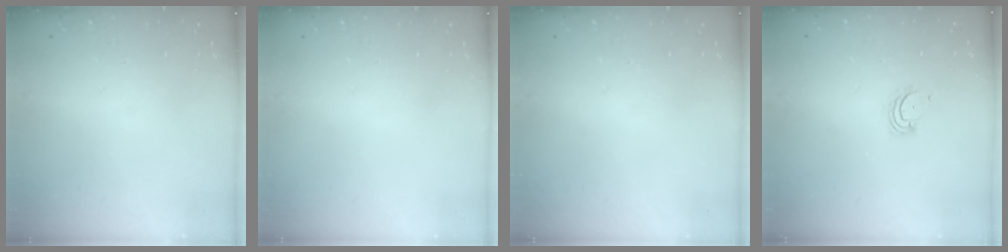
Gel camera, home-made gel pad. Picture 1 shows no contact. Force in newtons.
{"total": 0.0}
{"total": 0.0}
{"total": 2.3, "press": 2.3, "slide": 0.2}